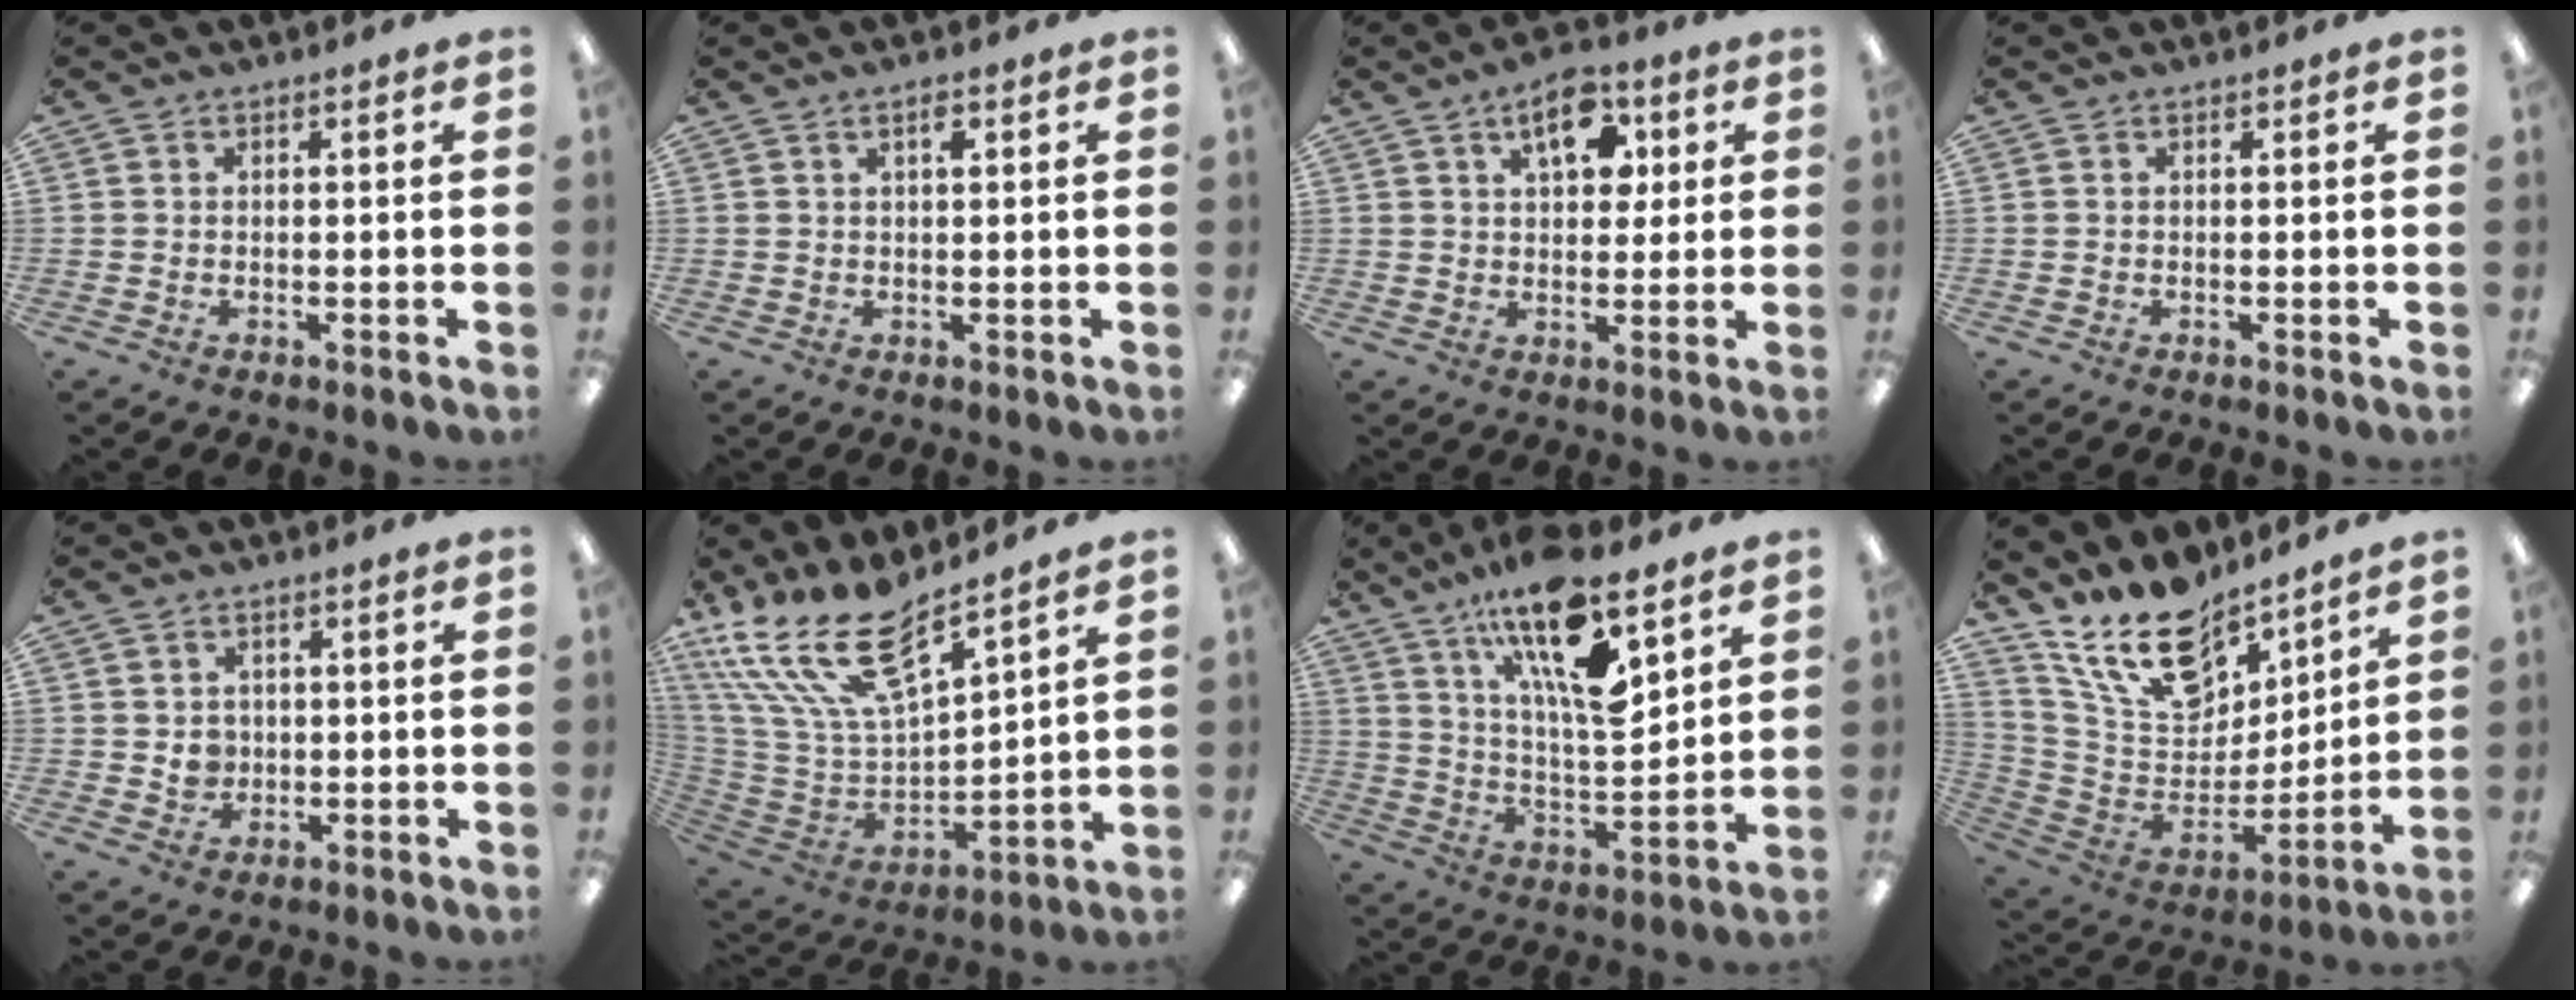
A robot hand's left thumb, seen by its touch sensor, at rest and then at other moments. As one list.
[{"total": 1.8, "force": [1.0, 0.5, 1.4], "torque": [-0.022, 0.000, 0.015]}, {"total": 10.3, "force": [4.6, 5.8, 7.1], "torque": [-0.091, -0.008, 0.075]}, {"total": 0.0}, {"total": 3.5, "force": [0.5, 3.3, 1.0], "torque": [-0.010, 0.000, 0.006]}, {"total": 20.9, "force": [15.5, 7.2, 12.1], "torque": [-0.267, -0.108, 0.277]}, {"total": 20.4, "force": [12.6, 6.3, 14.7], "torque": [-0.245, -0.067, 0.207]}, {"total": 18.5, "force": [14.2, 8.6, 8.2], "torque": [-0.166, -0.087, 0.258]}]